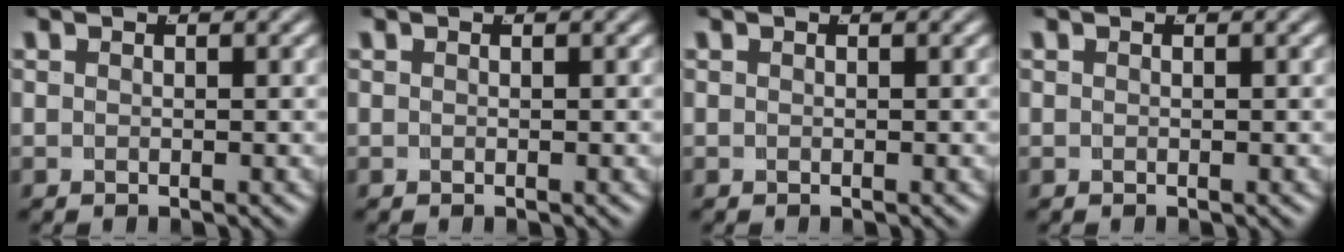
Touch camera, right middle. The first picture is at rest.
{"total": 0.0}
{"total": 0.0}
{"total": 0.0}